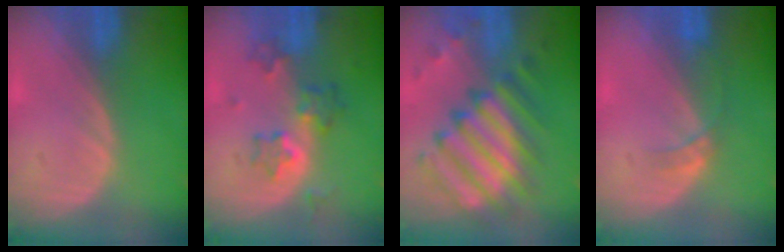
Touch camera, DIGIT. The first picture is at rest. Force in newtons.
{"total": 6.0, "press": 5.8, "slide": 1.8}
{"total": 11.6, "press": 10.5, "slide": 5.0}
{"total": 2.7, "press": 2.4, "slide": 1.3}